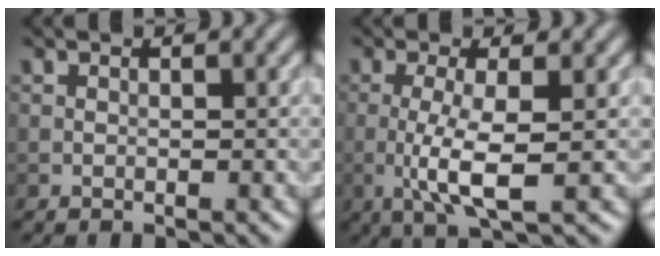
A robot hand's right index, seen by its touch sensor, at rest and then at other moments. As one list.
[{"total": 4.5, "force": [-0.7, 0.9, 4.4], "torque": [-0.087, -0.006, -0.016]}]